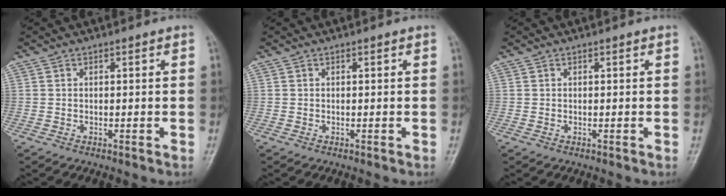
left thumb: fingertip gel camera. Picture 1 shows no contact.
{"total": 0.0}
{"total": 0.0}